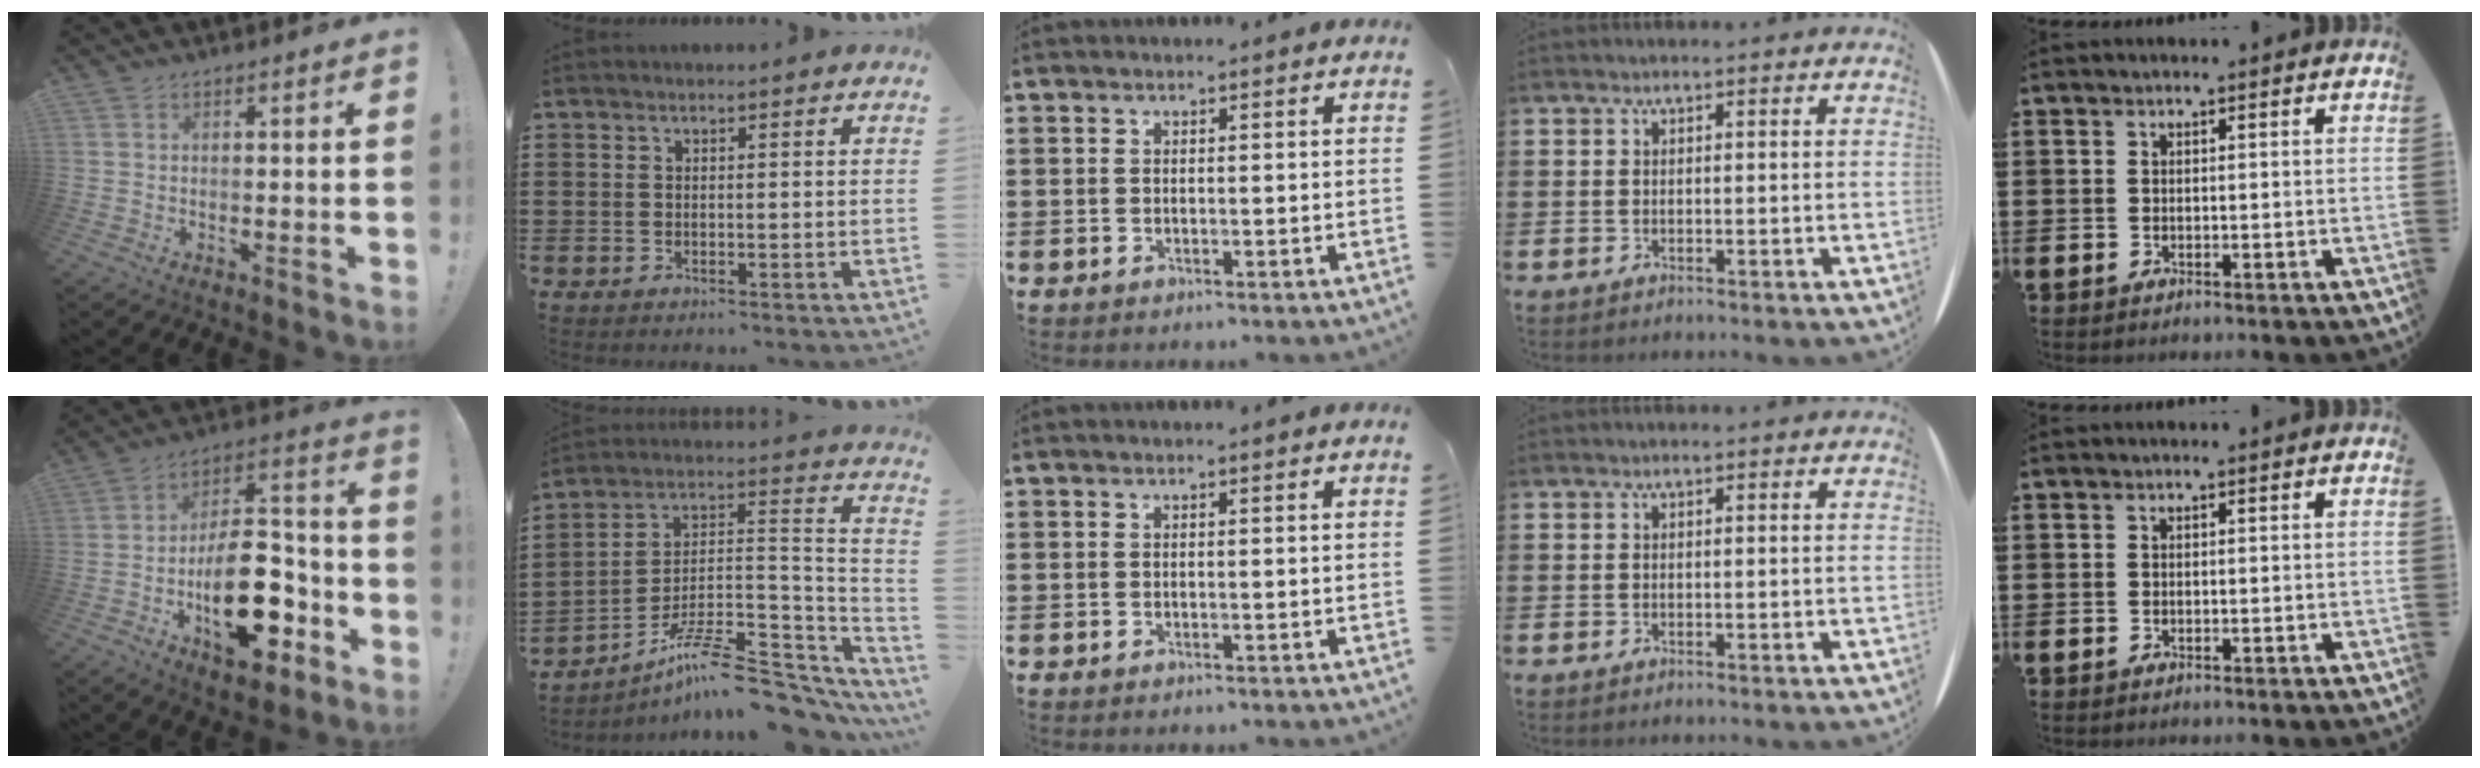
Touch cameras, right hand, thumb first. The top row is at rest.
{"thumb": {"total": 22.6, "force": [-8.2, 11.6, 17.6], "torque": [-0.276, 0.061, -0.118]}, "index": {"total": 11.3, "force": [-8.5, 2.2, 7.1], "torque": [-0.119, 0.016, -0.163]}}